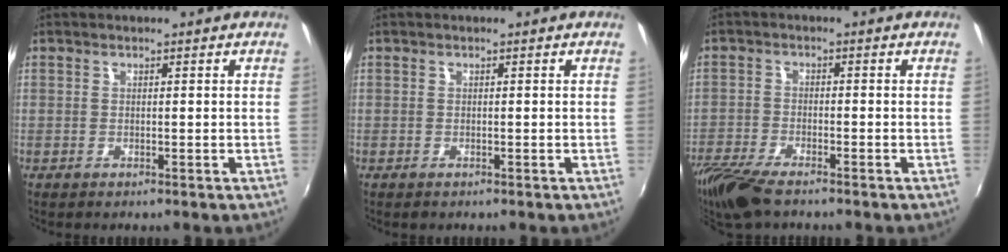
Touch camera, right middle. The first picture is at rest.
{"total": 0.0}
{"total": 9.2, "force": [-7.3, 2.2, 5.0], "torque": [-0.131, -0.032, -0.140]}